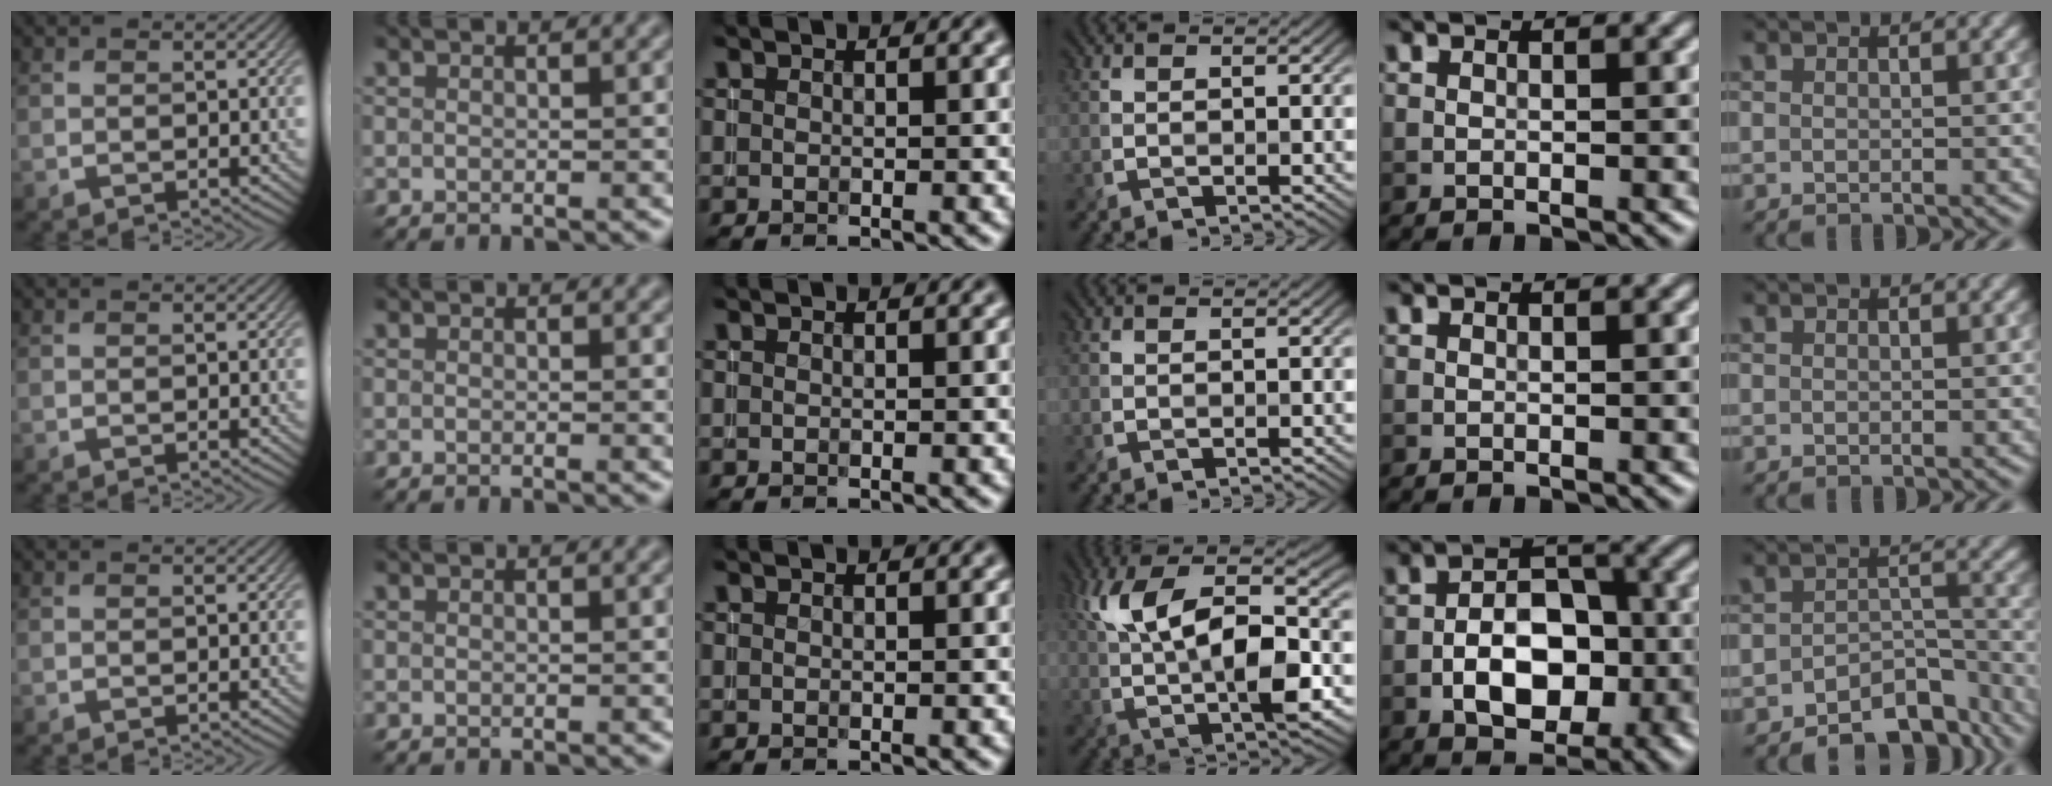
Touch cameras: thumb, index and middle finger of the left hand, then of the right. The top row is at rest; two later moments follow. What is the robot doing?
{"motion": "insert", "object": "backpack"}